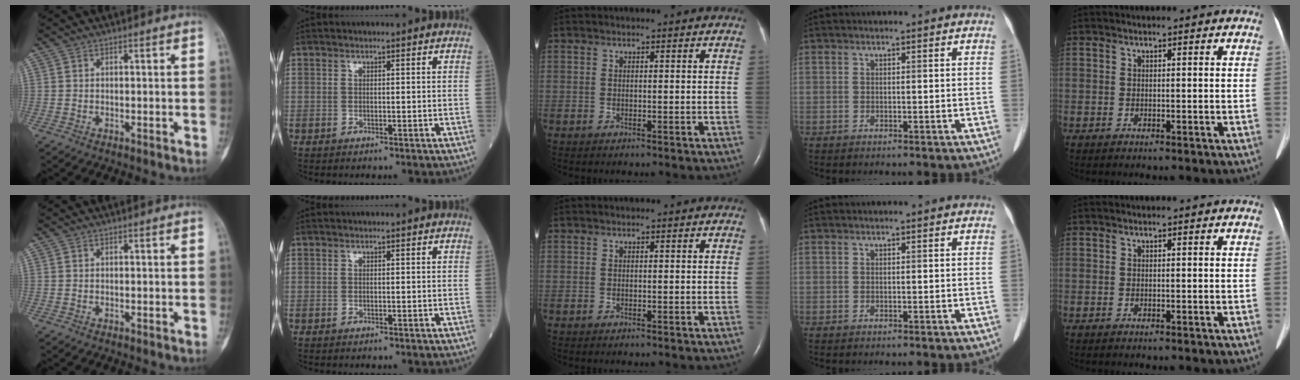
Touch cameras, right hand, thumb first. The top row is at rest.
{}